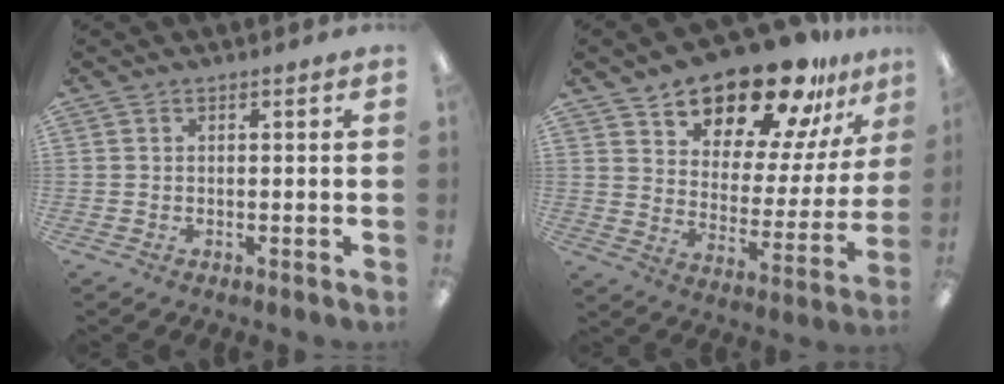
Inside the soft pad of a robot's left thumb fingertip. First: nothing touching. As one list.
[{"total": 19.8, "force": [17.0, 7.0, 7.4], "torque": [-0.123, -0.133, 0.296]}]